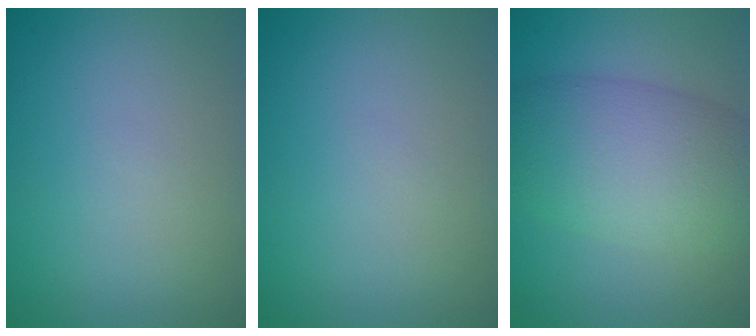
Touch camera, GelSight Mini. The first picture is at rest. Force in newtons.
{"total": 0.0}
{"total": 8.0, "press": 8.0, "slide": 0.4}